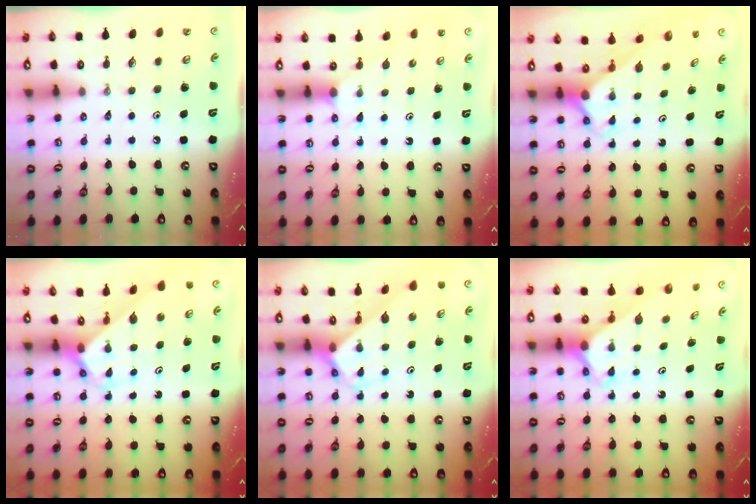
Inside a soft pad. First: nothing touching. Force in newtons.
{"total": 4.3, "press": 4.3, "slide": 0.1}
{"total": 2.2, "press": 2.2, "slide": 0.1}
{"total": 2.7, "press": 2.7, "slide": 0.2}
{"total": 2.7, "press": 2.7, "slide": 0.1}
{"total": 2.3, "press": 2.3, "slide": 0.2}